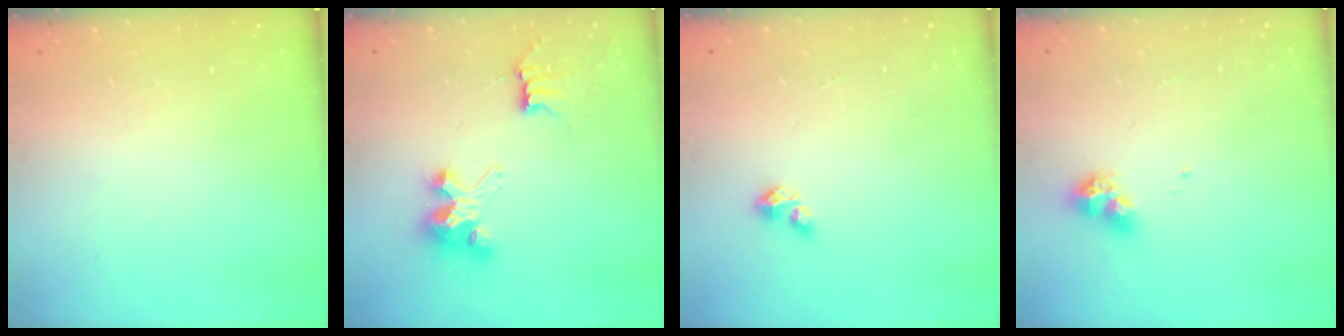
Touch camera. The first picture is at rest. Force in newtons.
{"total": 7.0, "press": 7.0, "slide": 0.2}
{"total": 2.1, "press": 2.1, "slide": 0.2}
{"total": 7.8, "press": 7.7, "slide": 1.1}